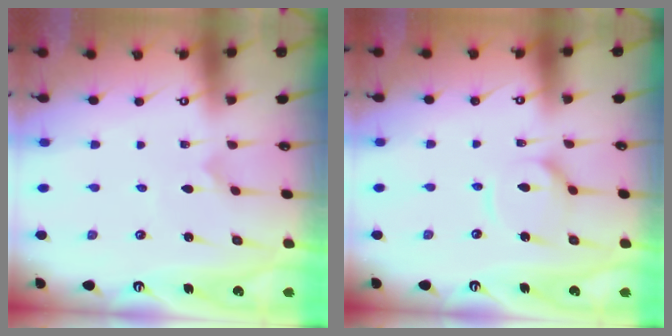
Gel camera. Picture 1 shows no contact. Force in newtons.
{"total": 8.4, "press": 8.4, "slide": 0.7}